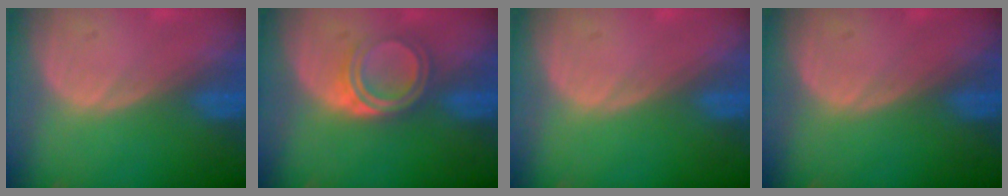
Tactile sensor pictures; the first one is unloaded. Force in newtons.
{"total": 5.1, "press": 4.3, "slide": 2.7}
{"total": 0.0}
{"total": 0.0}